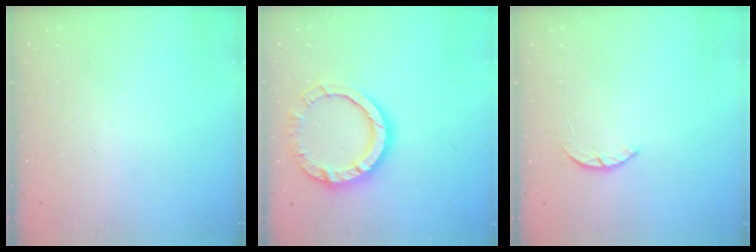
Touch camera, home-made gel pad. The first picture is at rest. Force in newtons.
{"total": 13.4, "press": 13.4, "slide": 1.4}
{"total": 2.5, "press": 2.5, "slide": 0.5}